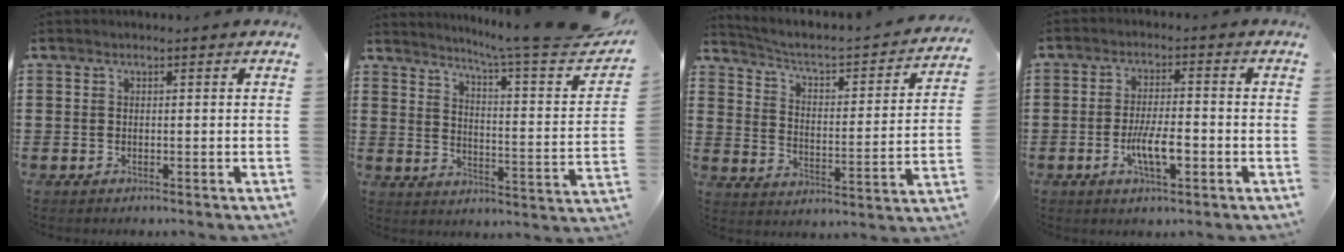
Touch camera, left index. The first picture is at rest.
{"total": 7.5, "force": [6.2, -0.7, 4.2], "torque": [-0.082, -0.058, 0.091]}
{"total": 2.9, "force": [2.2, 0.5, 1.8], "torque": [-0.052, -0.027, 0.023]}
{"total": 6.1, "force": [-1.8, 1.8, 5.5], "torque": [-0.112, 0.000, -0.036]}